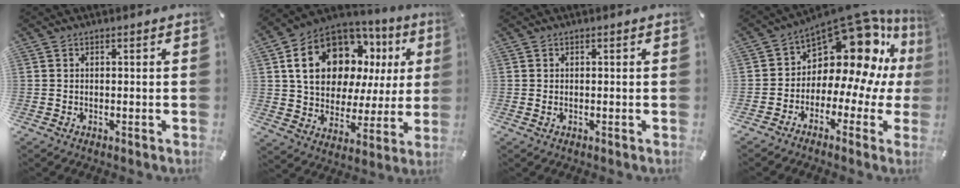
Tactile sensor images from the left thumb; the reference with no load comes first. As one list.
[{"total": 19.0, "force": [8.1, 13.3, 10.9], "torque": [-0.194, -0.033, 0.149]}, {"total": 0.7, "force": [0.0, 0.3, 0.6], "torque": [-0.003, -0.002, -0.002]}, {"total": 14.2, "force": [8.0, 8.1, 8.4], "torque": [-0.124, -0.094, 0.131]}]